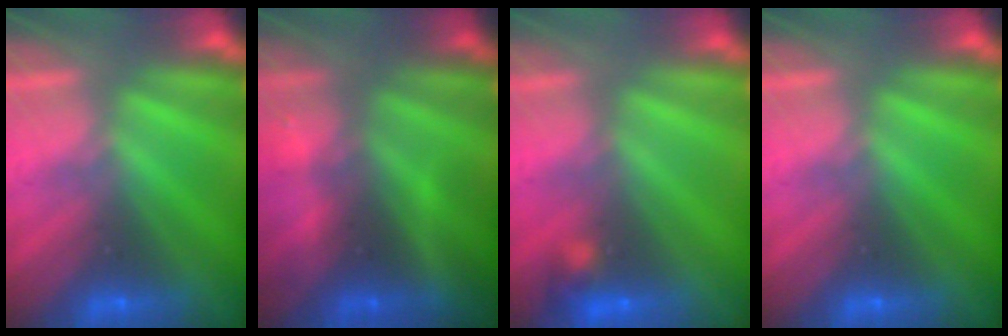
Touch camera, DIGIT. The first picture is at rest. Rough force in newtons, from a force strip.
{"total": 5.7}
{"total": 3.2}
{"total": 0.0}